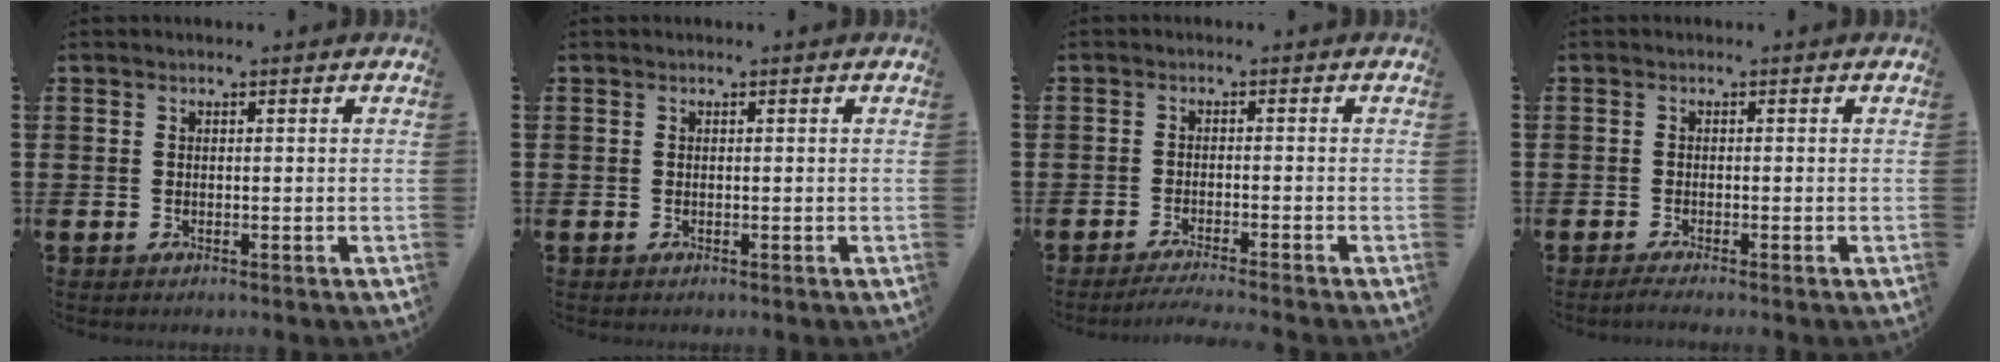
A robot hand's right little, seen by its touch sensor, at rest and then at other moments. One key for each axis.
{"total": 0.0}
{"total": 1.7, "fx": -1.6, "fy": -0.3, "fz": 0.7, "tx": -0.009, "ty": 0.002, "tz": -0.030}
{"total": 0.8, "fx": -0.6, "fy": 0.0, "fz": 0.6, "tx": -0.009, "ty": -0.003, "tz": -0.011}